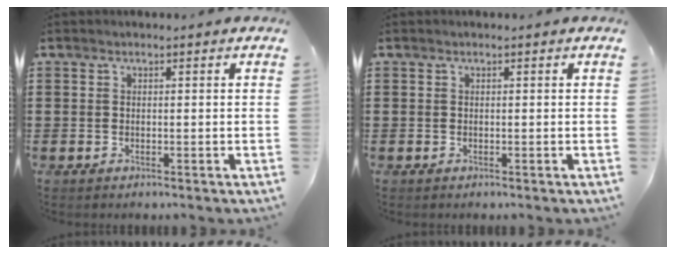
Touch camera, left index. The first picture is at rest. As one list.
[{"total": 0.0}]